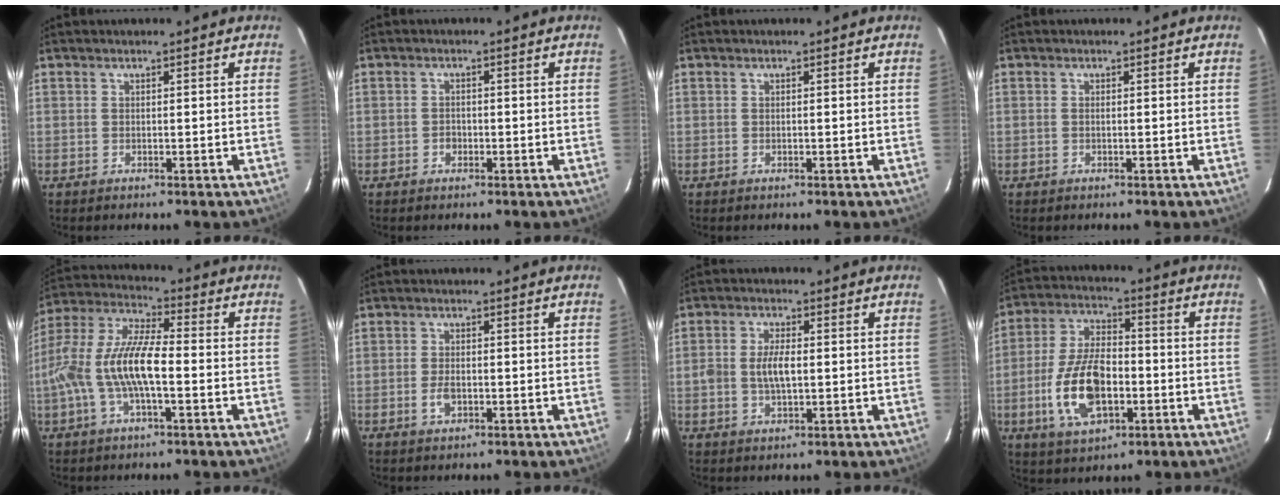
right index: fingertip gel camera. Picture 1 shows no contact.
{"total": 1.7, "force": [-0.8, 1.4, 0.6], "torque": [-0.011, 0.003, -0.011]}
{"total": 0.0}
{"total": 0.5, "force": [-0.1, 0.2, 0.5], "torque": [-0.010, 0.001, -0.003]}
{"total": 14.6, "force": [-3.1, 4.4, 13.6], "torque": [-0.277, 0.002, -0.062]}
{"total": 3.2, "force": [-1.1, 1.9, 2.3], "torque": [-0.048, -0.001, -0.018]}
{"total": 5.4, "force": [-0.2, 2.7, 4.7], "torque": [-0.091, 0.003, -0.001]}
{"total": 15.1, "force": [-4.2, 7.9, 12.2], "torque": [-0.253, 0.006, -0.069]}